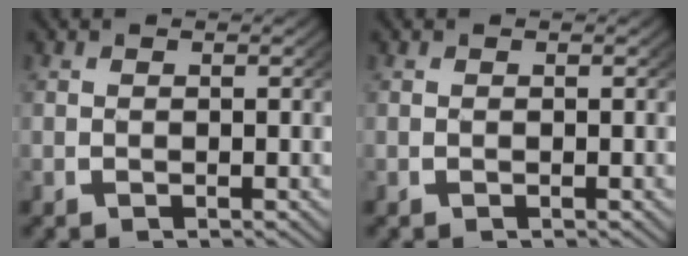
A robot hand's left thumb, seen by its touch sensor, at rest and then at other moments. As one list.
[{"total": 0.0}]